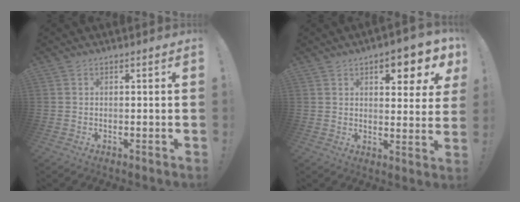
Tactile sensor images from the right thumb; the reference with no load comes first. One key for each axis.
{"total": 8.6, "fx": 4.8, "fy": 3.0, "fz": 6.5, "tx": -0.074, "ty": -0.028, "tz": 0.077}